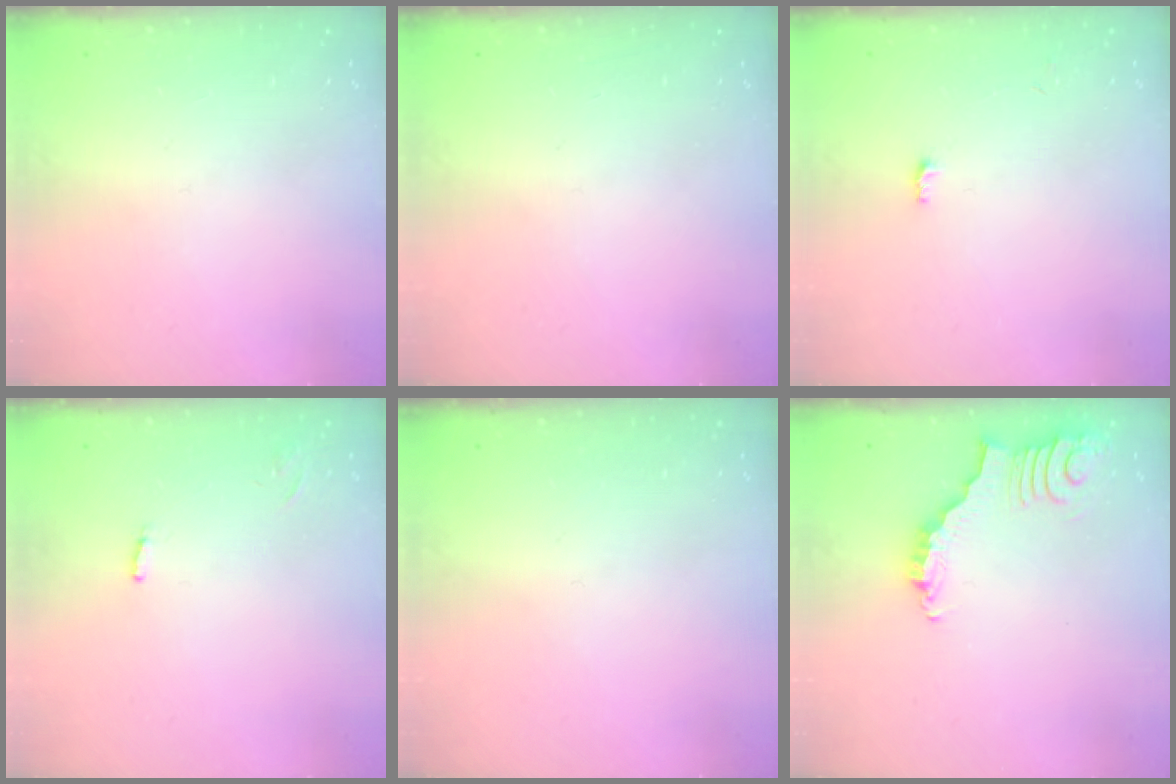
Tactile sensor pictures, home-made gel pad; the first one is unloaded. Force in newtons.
{"total": 0.0}
{"total": 3.2, "press": 3.2, "slide": 0.3}
{"total": 3.6, "press": 3.6, "slide": 0.1}
{"total": 0.0}
{"total": 3.8, "press": 3.8, "slide": 0.7}